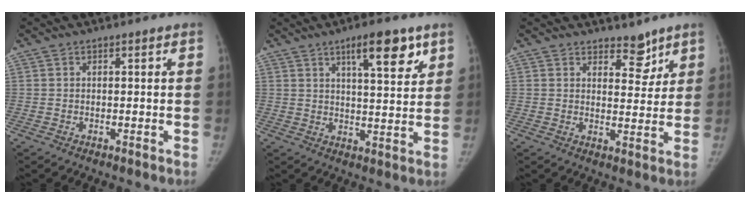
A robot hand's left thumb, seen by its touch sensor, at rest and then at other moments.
{"total": 10.0, "force": [5.8, 2.9, 7.6], "torque": [-0.094, -0.032, 0.087]}
{"total": 5.0, "force": [3.9, 2.6, 1.8], "torque": [0.007, -0.029, 0.058]}